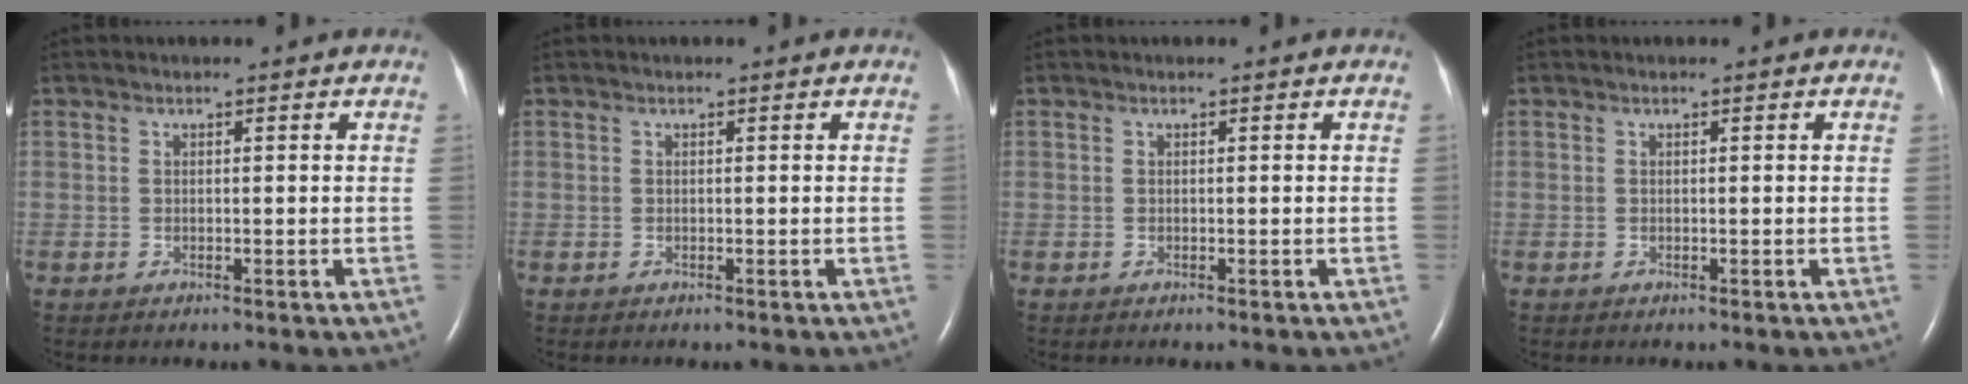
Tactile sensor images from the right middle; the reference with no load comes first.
{"total": 0.0}
{"total": 0.0}
{"total": 0.0}